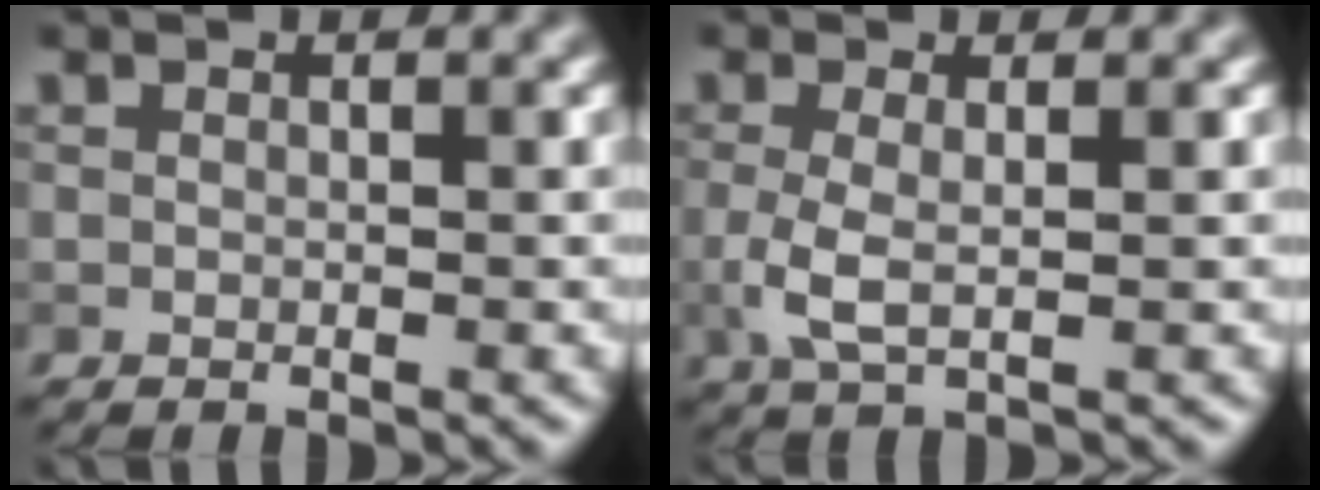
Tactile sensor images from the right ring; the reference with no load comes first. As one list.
[{"total": 2.7, "force": [-0.2, 0.9, 2.5], "torque": [-0.062, -0.003, -0.005]}]